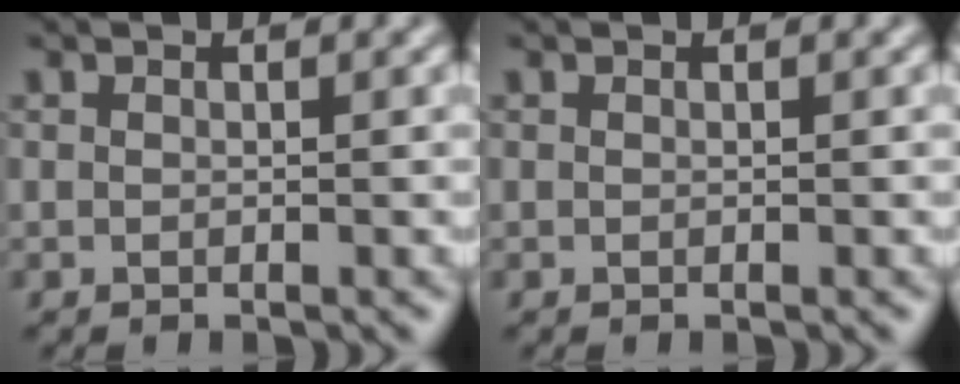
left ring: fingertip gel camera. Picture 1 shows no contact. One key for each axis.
{"total": 0.0}